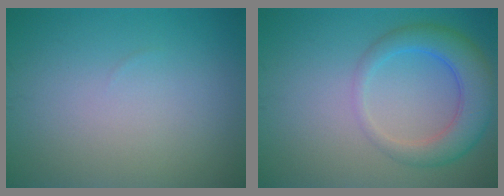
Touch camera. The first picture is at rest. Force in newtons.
{"total": 5.1, "press": 5.1, "slide": 0.3}